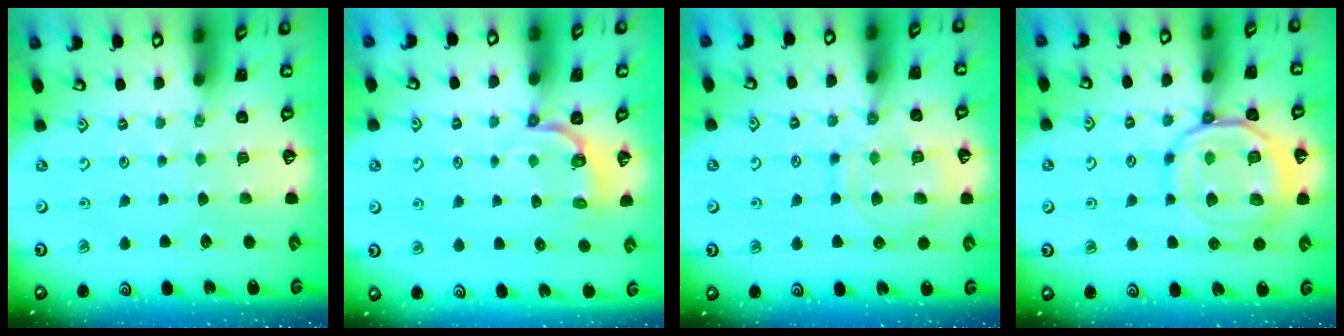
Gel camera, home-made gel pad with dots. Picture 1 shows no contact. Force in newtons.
{"total": 4.2, "press": 3.2, "slide": 2.7}
{"total": 13.1, "press": 13.1, "slide": 1.1}
{"total": 17.3, "press": 17.2, "slide": 1.7}